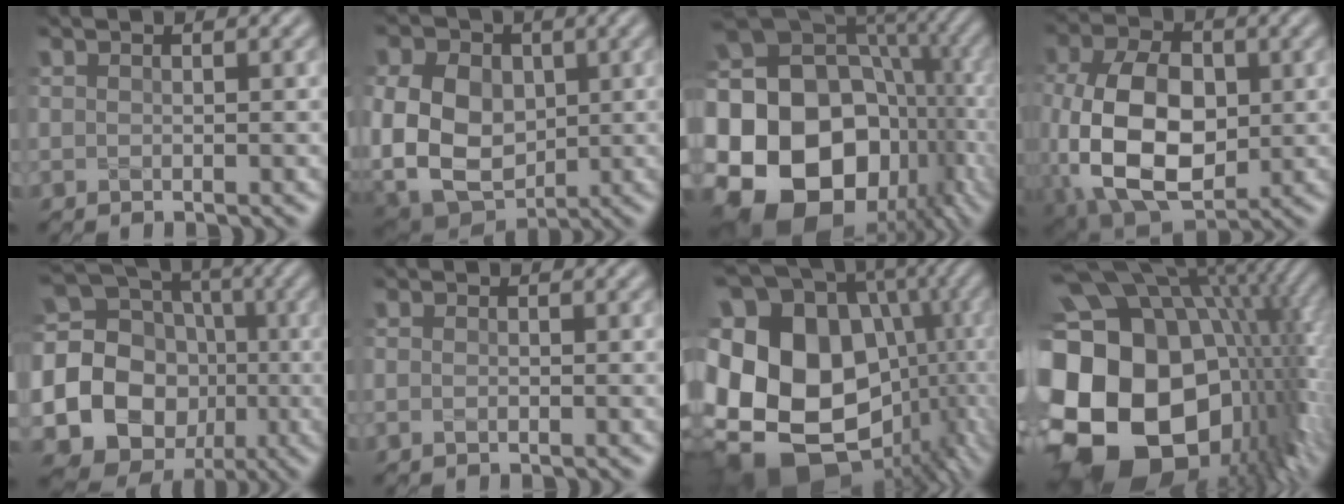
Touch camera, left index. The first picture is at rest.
{"total": 11.7, "force": [0.8, 9.1, 7.4], "torque": [-0.137, 0.006, 0.008]}
{"total": 20.1, "force": [-3.4, 15.7, 12.1], "torque": [-0.204, -0.028, -0.052]}
{"total": 11.9, "force": [-0.5, 7.8, 8.9], "torque": [-0.195, -0.017, 0.000]}
{"total": 23.2, "force": [-4.1, 21.5, 7.8], "torque": [-0.189, -0.005, -0.110]}
{"total": 0.6, "force": [-0.2, 0.4, 0.4], "torque": [-0.008, 0.000, -0.007]}
{"total": 21.0, "force": [-2.6, 16.4, 12.9], "torque": [-0.248, 0.007, -0.044]}
{"total": 21.9, "force": [-2.3, 15.5, 15.4], "torque": [-0.303, -0.008, -0.035]}